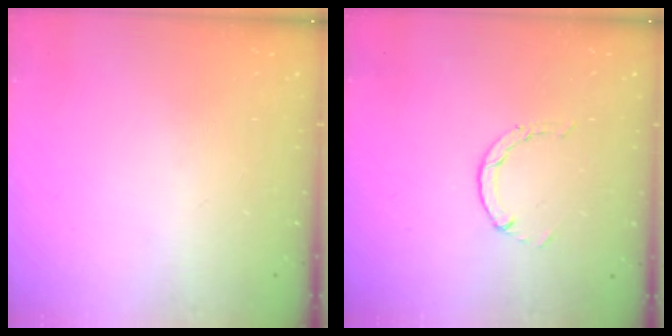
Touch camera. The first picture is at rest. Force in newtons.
{"total": 0.6, "press": 0.6, "slide": 0.2}